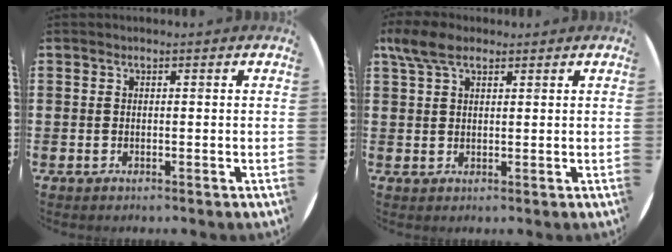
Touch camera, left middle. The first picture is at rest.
{"total": 4.5, "force": [3.0, 2.1, 2.6], "torque": [-0.050, 0.004, 0.055]}